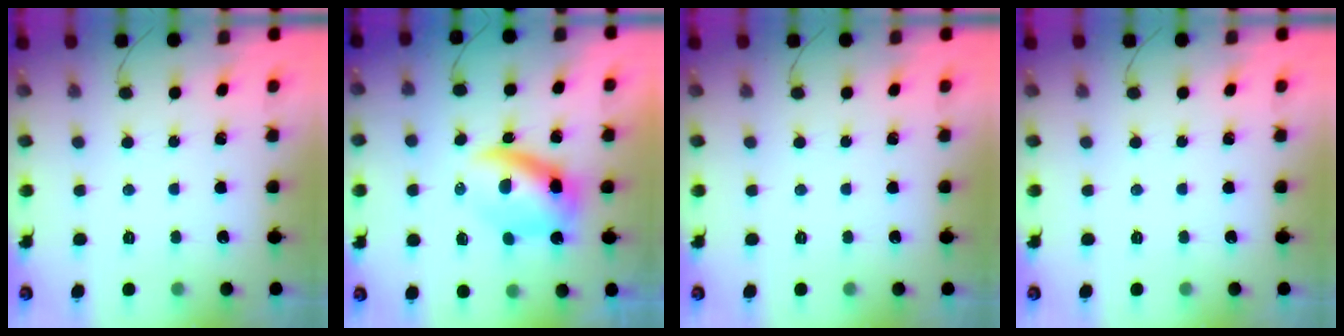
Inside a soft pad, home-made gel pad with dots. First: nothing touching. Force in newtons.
{"total": 6.3, "press": 6.2, "slide": 1.0}
{"total": 0.0}
{"total": 0.0}